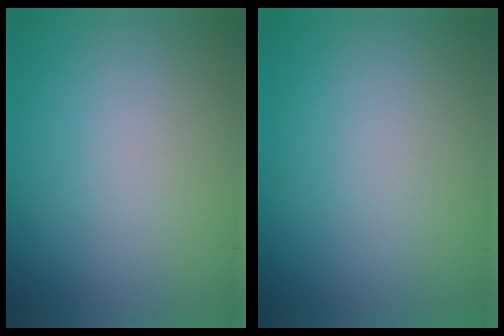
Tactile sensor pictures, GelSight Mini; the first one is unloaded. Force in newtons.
{"total": 0.0}